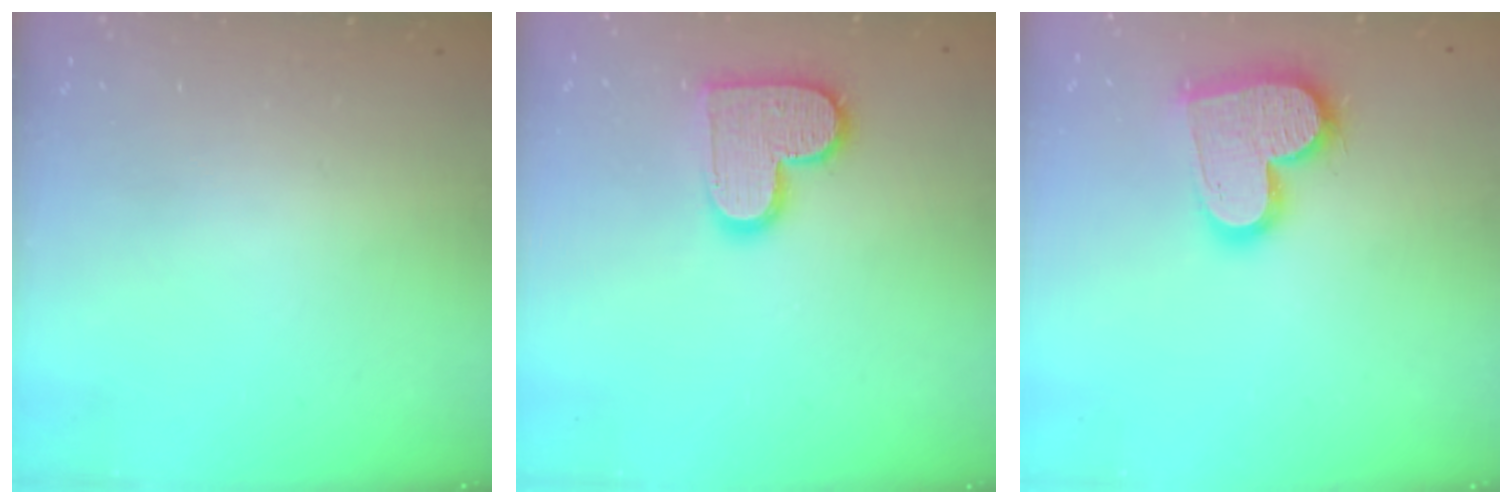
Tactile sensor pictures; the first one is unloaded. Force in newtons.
{"total": 13.9, "press": 13.9, "slide": 0.9}
{"total": 17.0, "press": 16.9, "slide": 1.6}